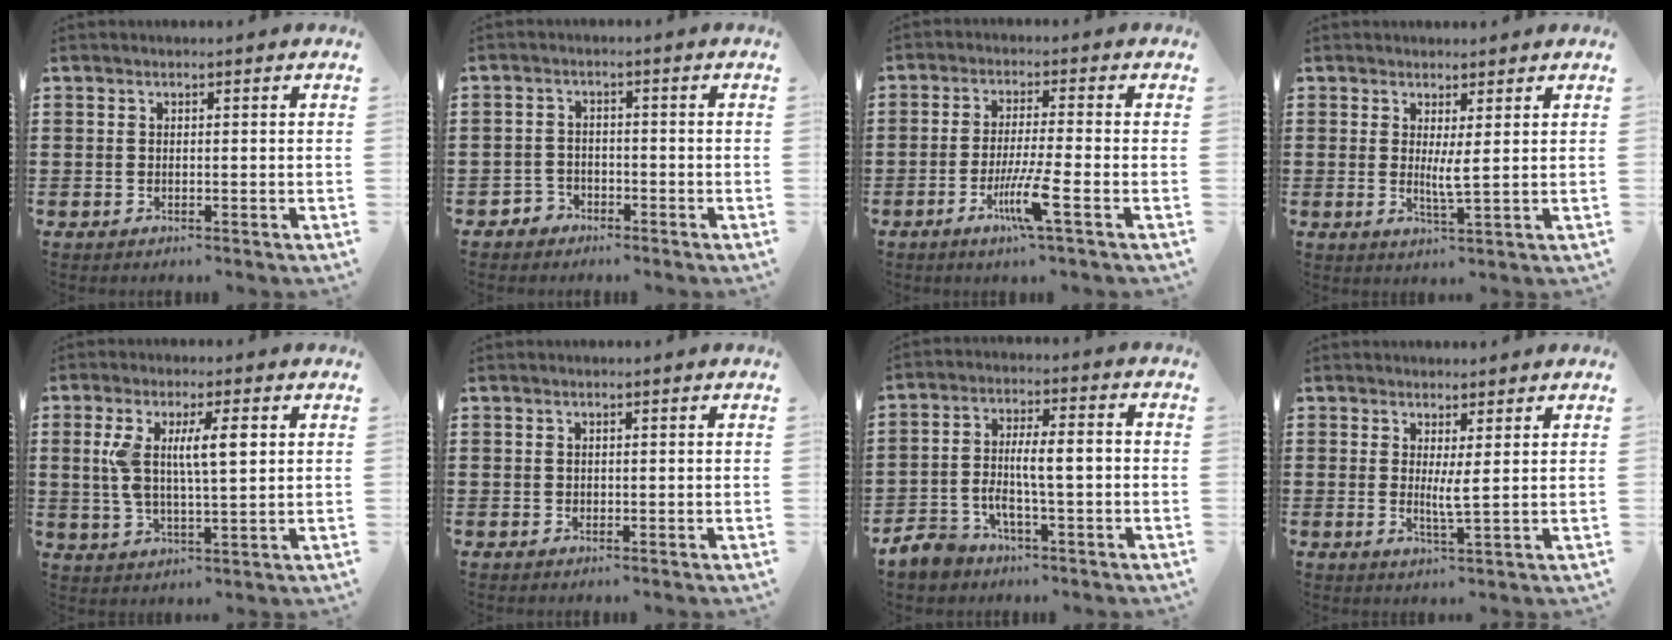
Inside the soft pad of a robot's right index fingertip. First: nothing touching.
{"total": 2.1, "force": [-1.7, 1.2, 0.2], "torque": [-0.011, 0.002, -0.039]}
{"total": 6.8, "force": [-3.0, 0.1, 6.1], "torque": [-0.119, -0.017, -0.055]}
{"total": 2.9, "force": [0.9, -0.1, 2.7], "torque": [-0.054, -0.007, 0.015]}
{"total": 8.3, "force": [2.1, 2.5, 7.7], "torque": [-0.162, 0.005, 0.031]}
{"total": 0.5, "force": [0.2, 0.4, 0.2], "torque": [-0.005, 0.003, 0.003]}
{"total": 7.0, "force": [-2.4, 3.0, 5.9], "torque": [-0.126, 0.003, -0.049]}
{"total": 2.8, "force": [0.9, -0.3, 2.6], "torque": [-0.045, -0.011, 0.013]}